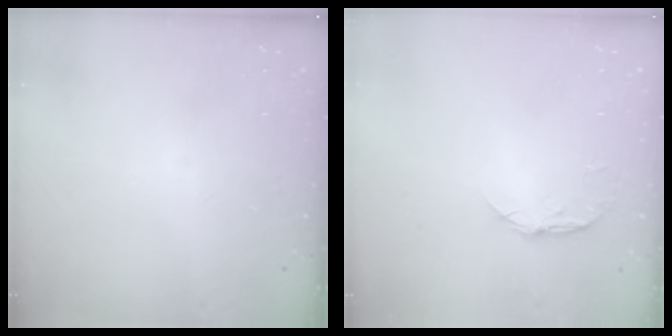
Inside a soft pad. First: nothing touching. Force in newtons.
{"total": 5.2, "press": 5.2, "slide": 0.7}